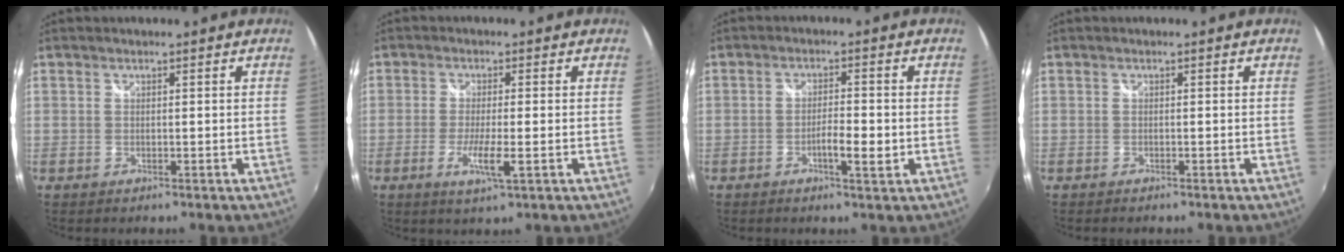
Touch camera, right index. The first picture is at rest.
{"total": 4.9, "force": [-1.7, 0.1, 4.5], "torque": [-0.092, -0.012, -0.035]}
{"total": 3.9, "force": [-1.3, 0.7, 3.6], "torque": [-0.068, 0.000, -0.024]}
{"total": 0.8, "force": [-0.7, 0.3, 0.2], "torque": [-0.007, -0.004, -0.014]}